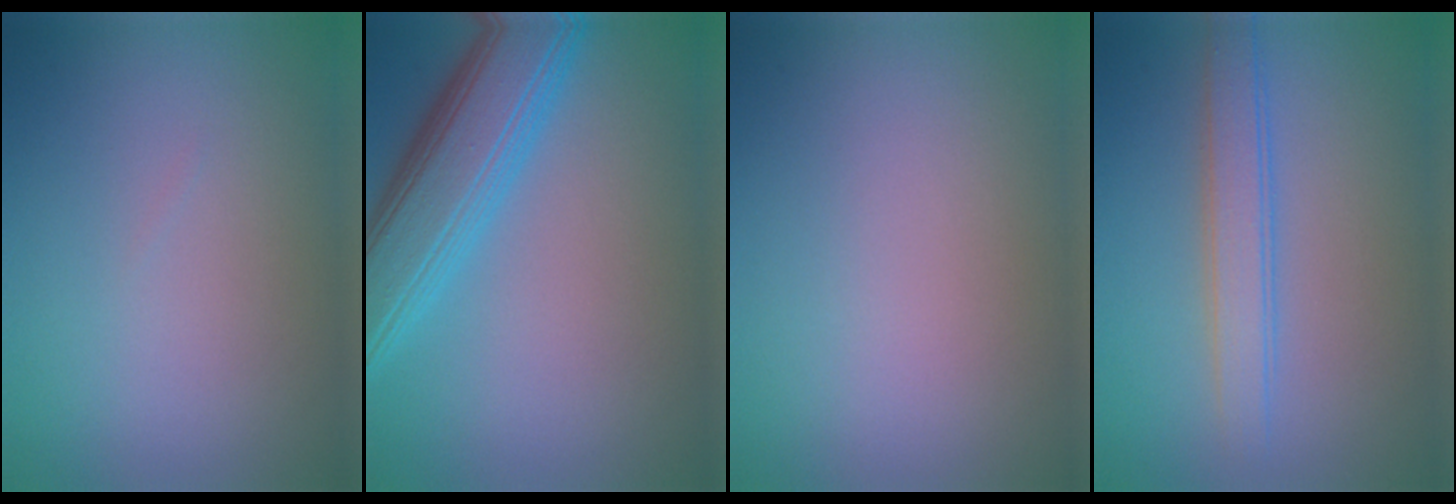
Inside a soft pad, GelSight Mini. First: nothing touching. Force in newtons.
{"total": 7.3, "press": 7.3, "slide": 0.2}
{"total": 0.0}
{"total": 2.9, "press": 2.9, "slide": 0.0}